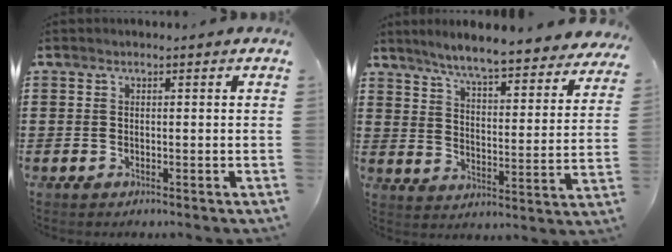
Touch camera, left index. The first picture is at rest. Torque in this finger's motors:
{"motor_torque": [1.85, -0.29, 0.86, 0.21]}